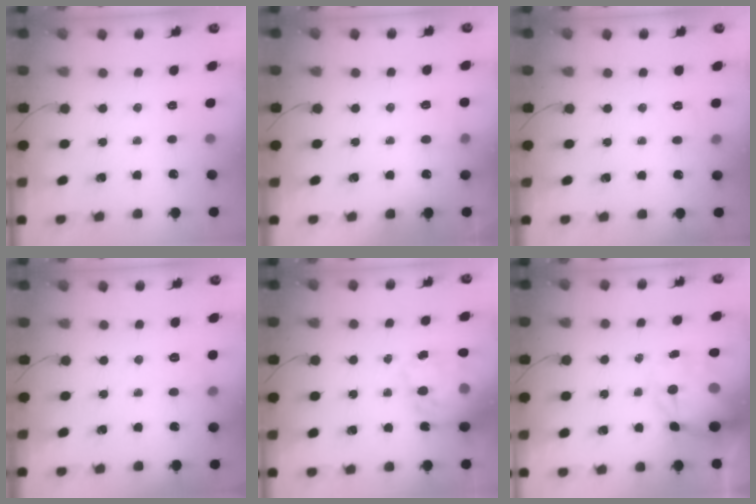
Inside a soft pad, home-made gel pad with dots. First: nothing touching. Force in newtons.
{"total": 8.8, "press": 8.6, "slide": 1.7}
{"total": 6.3, "press": 6.2, "slide": 1.1}
{"total": 6.1, "press": 5.9, "slide": 1.5}
{"total": 19.3, "press": 18.8, "slide": 4.4}
{"total": 12.7, "press": 12.2, "slide": 3.3}